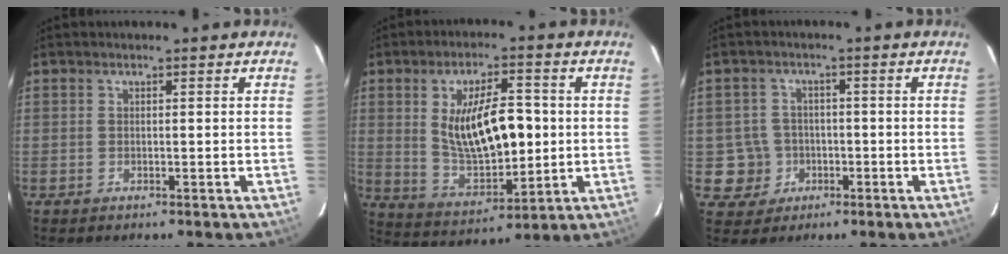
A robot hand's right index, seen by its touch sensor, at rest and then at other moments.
{"total": 14.7, "force": [1.5, 6.3, 13.2], "torque": [-0.238, -0.006, 0.046]}
{"total": 5.9, "force": [-1.4, 5.7, 0.4], "torque": [-0.019, 0.026, -0.014]}